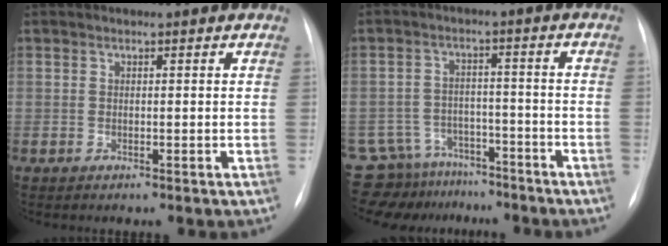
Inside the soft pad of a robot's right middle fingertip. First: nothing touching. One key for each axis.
{"total": 18.6, "fx": -17.0, "fy": 6.6, "fz": 3.6, "tx": -0.077, "ty": 0.045, "tz": -0.249}